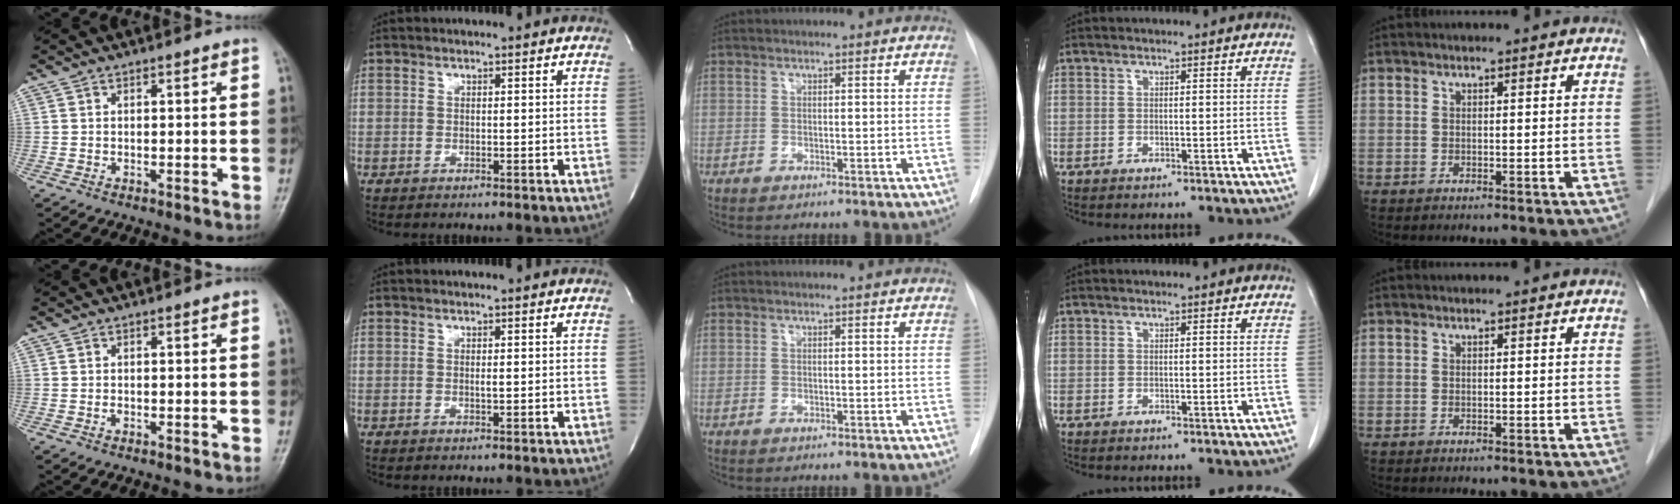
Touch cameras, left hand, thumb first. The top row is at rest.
{"thumb": {"total": 0.7, "force": [0.1, 0.5, 0.5], "torque": [-0.005, 0.001, 0.001]}, "index": {"total": 0.5, "force": [0.1, 0.0, 0.5], "torque": [-0.013, -0.002, 0.001]}}